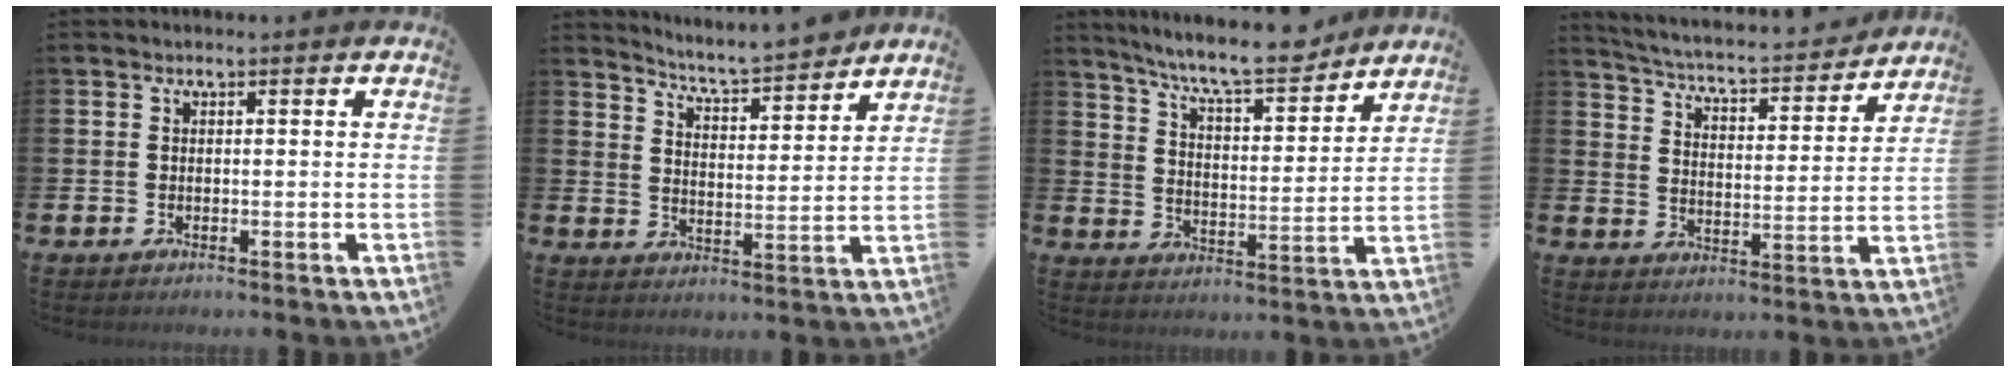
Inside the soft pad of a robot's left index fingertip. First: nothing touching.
{"total": 6.1, "force": [6.0, 0.1, 1.2], "torque": [-0.046, -0.049, 0.102]}
{"total": 9.2, "force": [8.6, 0.9, 3.3], "torque": [-0.093, -0.053, 0.150]}
{"total": 4.5, "force": [4.3, 0.6, 1.3], "torque": [-0.054, -0.041, 0.065]}